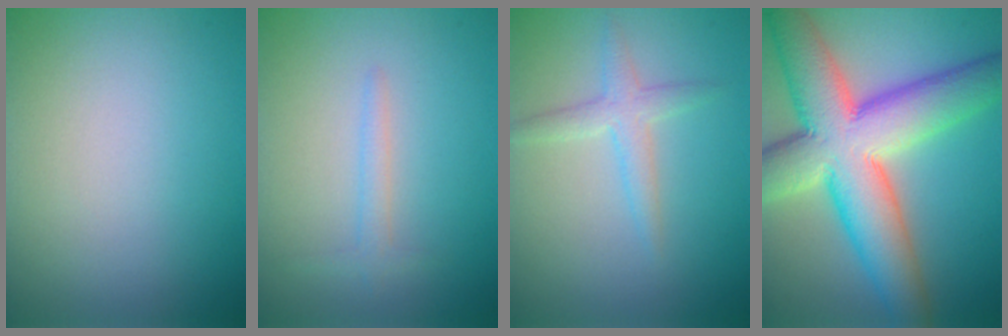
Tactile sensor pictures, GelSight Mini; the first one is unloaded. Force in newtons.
{"total": 1.3, "press": 1.3, "slide": 0.1}
{"total": 2.1, "press": 2.1, "slide": 0.1}
{"total": 12.6, "press": 12.6, "slide": 0.5}